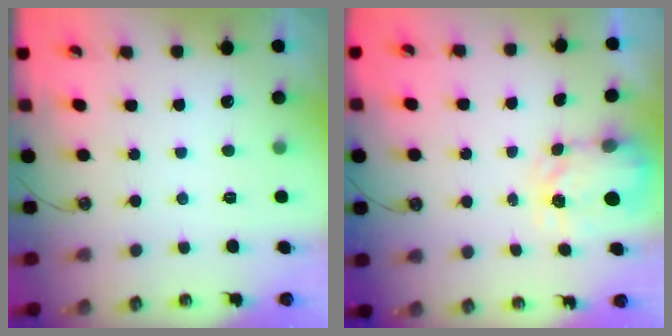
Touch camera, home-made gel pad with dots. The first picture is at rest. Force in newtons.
{"total": 3.6, "press": 3.5, "slide": 0.5}